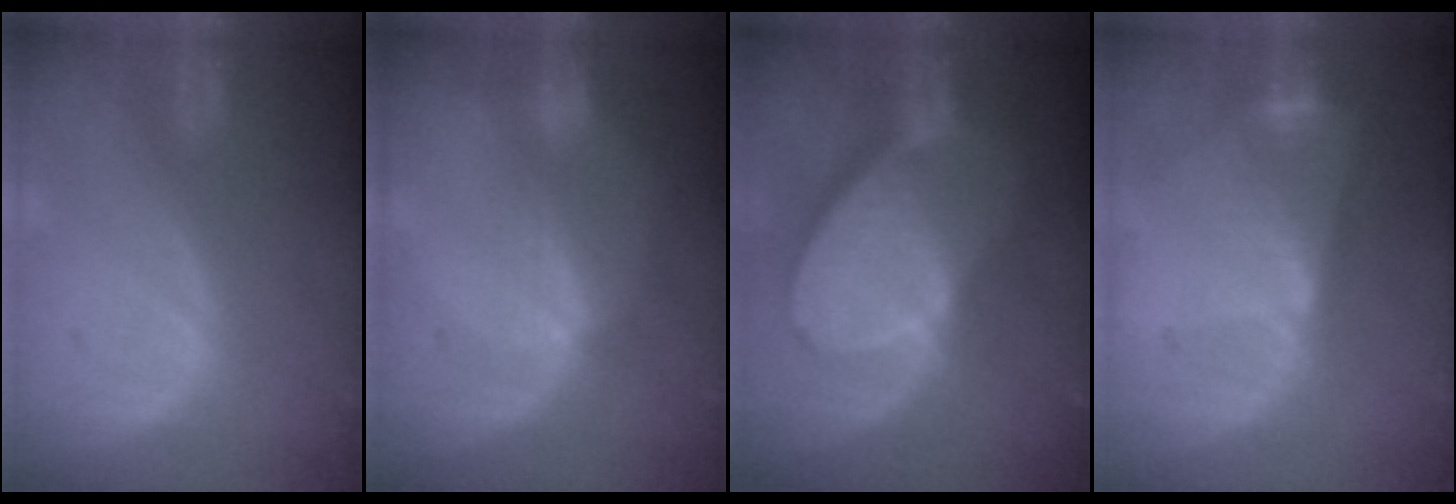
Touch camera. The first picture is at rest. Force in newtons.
{"total": 3.0, "press": 2.8, "slide": 1.1}
{"total": 10.2, "press": 9.0, "slide": 4.9}
{"total": 7.8, "press": 6.7, "slide": 4.1}